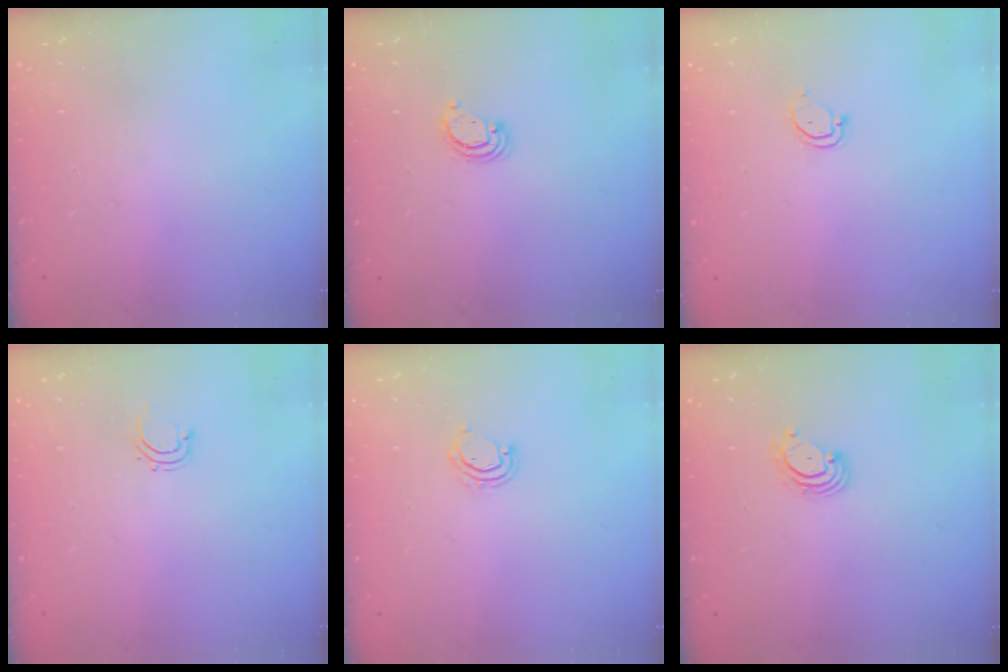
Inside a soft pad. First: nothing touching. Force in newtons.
{"total": 2.3, "press": 2.3, "slide": 0.2}
{"total": 3.4, "press": 3.4, "slide": 0.2}
{"total": 2.8, "press": 2.7, "slide": 0.5}
{"total": 2.7, "press": 2.7, "slide": 0.2}
{"total": 2.9, "press": 2.9, "slide": 0.4}